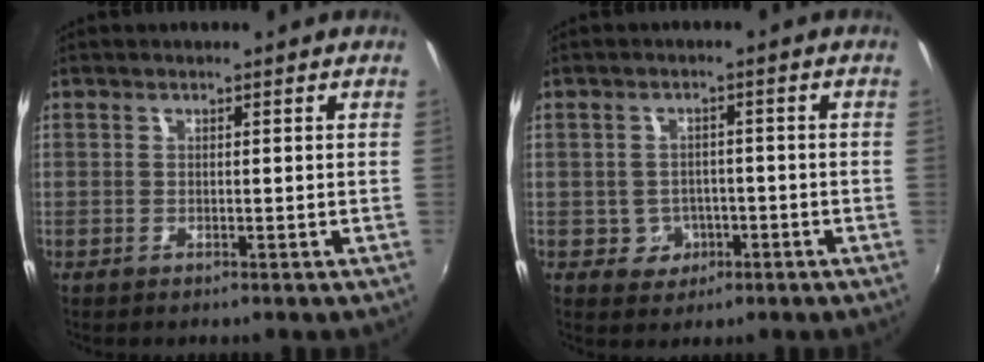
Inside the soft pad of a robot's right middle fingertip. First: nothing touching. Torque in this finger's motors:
{"motor_torque": [0.58, -0.50, -0.03, 0.00]}